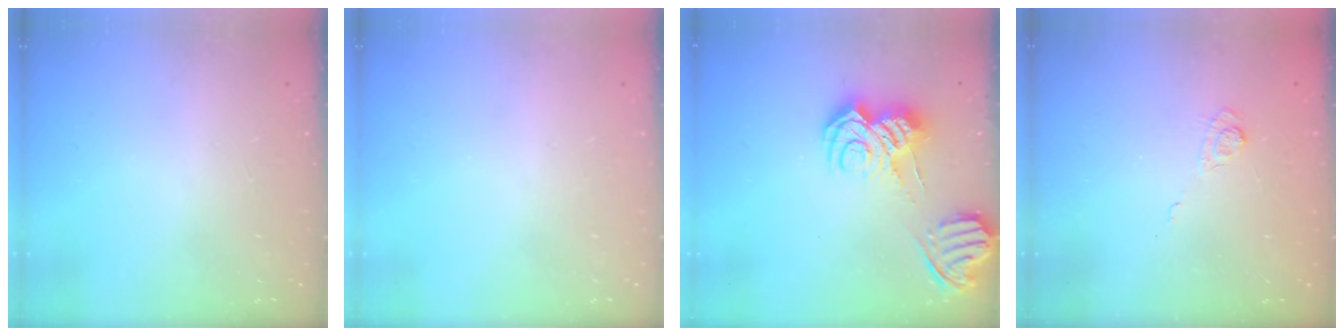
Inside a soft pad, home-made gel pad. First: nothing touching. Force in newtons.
{"total": 0.0}
{"total": 13.6, "press": 13.6, "slide": 1.5}
{"total": 3.2, "press": 2.8, "slide": 1.5}